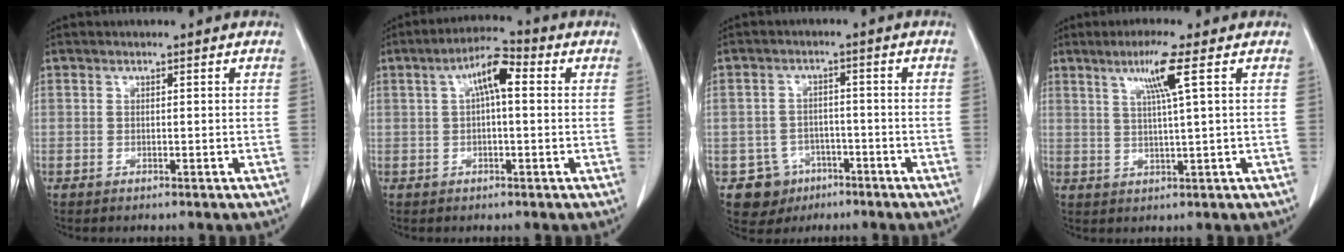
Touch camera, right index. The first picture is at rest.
{"total": 6.4, "force": [1.6, 1.7, 5.9], "torque": [-0.106, 0.028, 0.023]}
{"total": 6.0, "force": [-2.7, 5.3, 0.3], "torque": [-0.002, 0.014, -0.036]}
{"total": 5.8, "force": [2.7, -1.1, 5.0], "torque": [-0.098, -0.001, 0.051]}